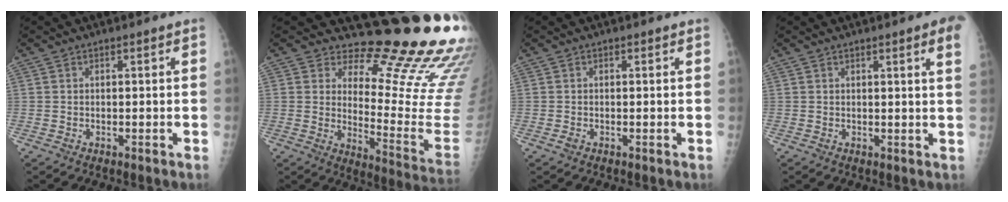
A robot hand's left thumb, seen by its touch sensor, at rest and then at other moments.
{"total": 19.9, "force": [16.2, 4.8, 10.6], "torque": [-0.099, -0.175, 0.203]}
{"total": 0.7, "force": [-0.2, 0.6, 0.4], "torque": [-0.006, -0.001, -0.005]}
{"total": 4.5, "force": [2.2, 0.1, 3.9], "torque": [-0.041, -0.004, 0.021]}